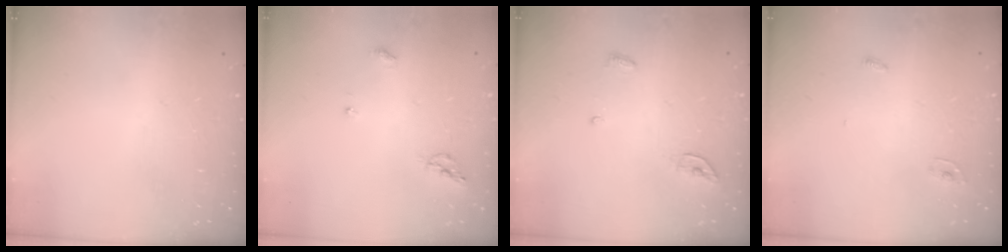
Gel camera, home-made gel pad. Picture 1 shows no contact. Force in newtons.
{"total": 5.9, "press": 5.9, "slide": 0.6}
{"total": 3.8, "press": 3.7, "slide": 0.3}
{"total": 2.4, "press": 2.4, "slide": 0.2}